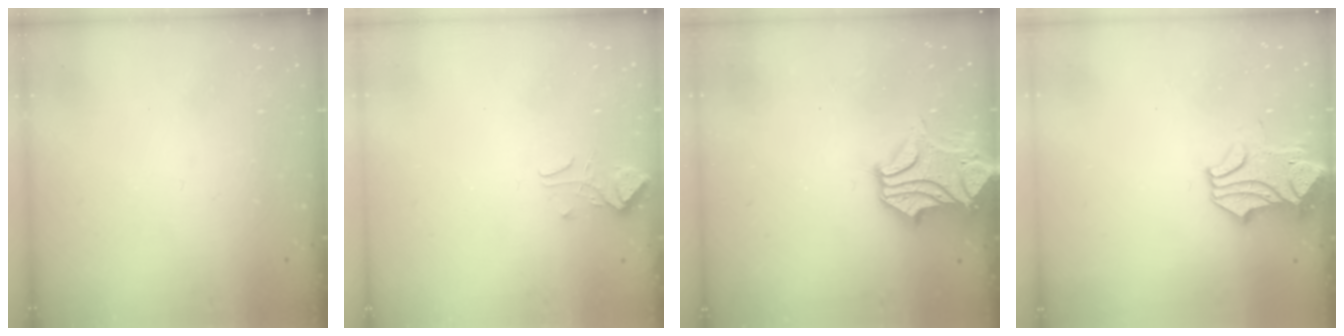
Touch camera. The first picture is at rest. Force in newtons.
{"total": 0.9, "press": 0.5, "slide": 0.8}
{"total": 2.0, "press": 1.6, "slide": 1.1}
{"total": 1.6, "press": 0.9, "slide": 1.3}